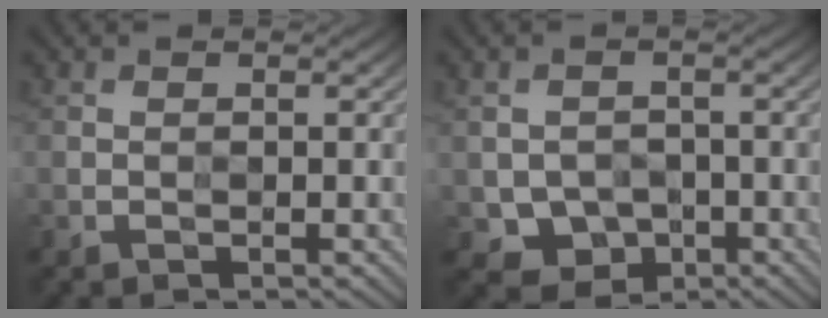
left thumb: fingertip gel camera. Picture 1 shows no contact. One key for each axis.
{"total": 4.4, "fx": -1.5, "fy": 3.7, "fz": 1.9, "tx": -0.041, "ty": -0.014, "tz": -0.027}